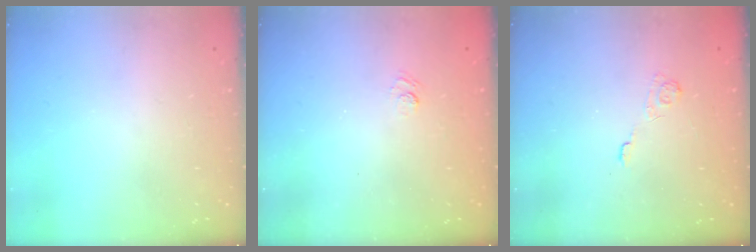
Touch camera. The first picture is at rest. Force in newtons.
{"total": 2.6, "press": 2.3, "slide": 1.1}
{"total": 2.7, "press": 2.3, "slide": 1.4}